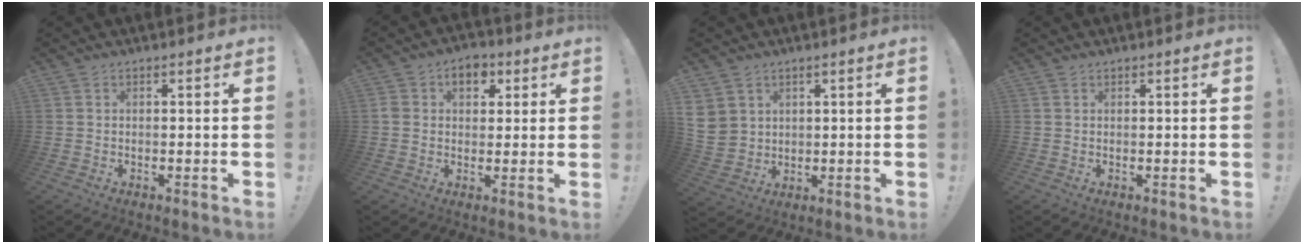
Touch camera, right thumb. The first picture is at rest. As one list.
[{"total": 6.0, "force": [2.2, 4.5, 3.3], "torque": [-0.048, 0.003, 0.038]}, {"total": 5.7, "force": [2.6, 4.8, 1.4], "torque": [-0.039, -0.013, 0.057]}, {"total": 0.0}]